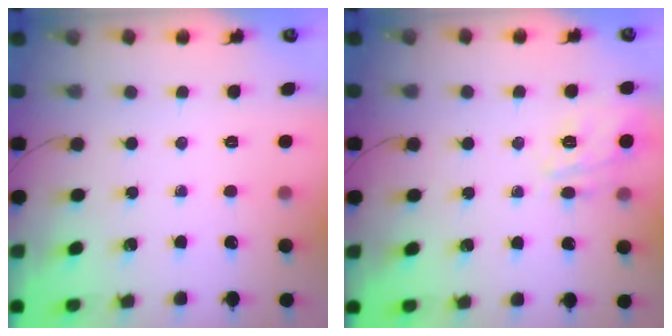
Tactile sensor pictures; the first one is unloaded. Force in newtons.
{"total": 5.1, "press": 5.0, "slide": 0.8}